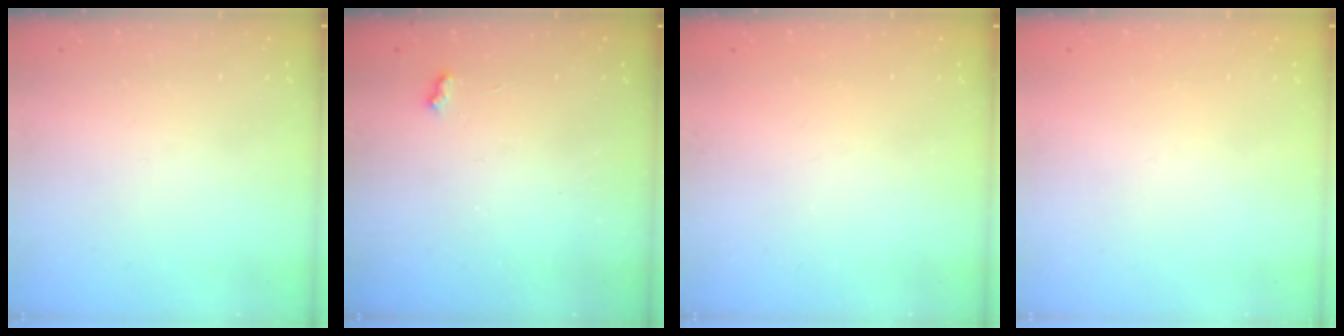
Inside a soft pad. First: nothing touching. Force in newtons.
{"total": 2.8, "press": 2.7, "slide": 0.5}
{"total": 1.1, "press": 1.0, "slide": 0.1}
{"total": 1.1, "press": 1.0, "slide": 0.1}